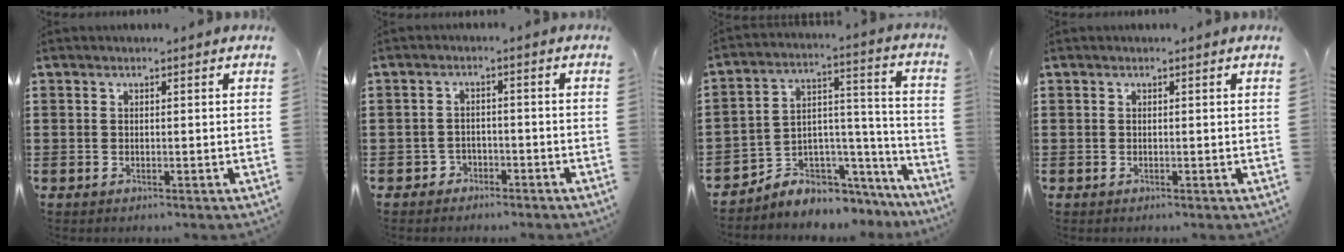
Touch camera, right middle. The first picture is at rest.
{"total": 2.1, "force": [-1.9, 1.0, -0.1], "torque": [-0.008, 0.003, -0.043]}
{"total": 5.3, "force": [-4.7, 2.3, 0.1], "torque": [-0.008, 0.001, -0.091]}
{"total": 0.0}